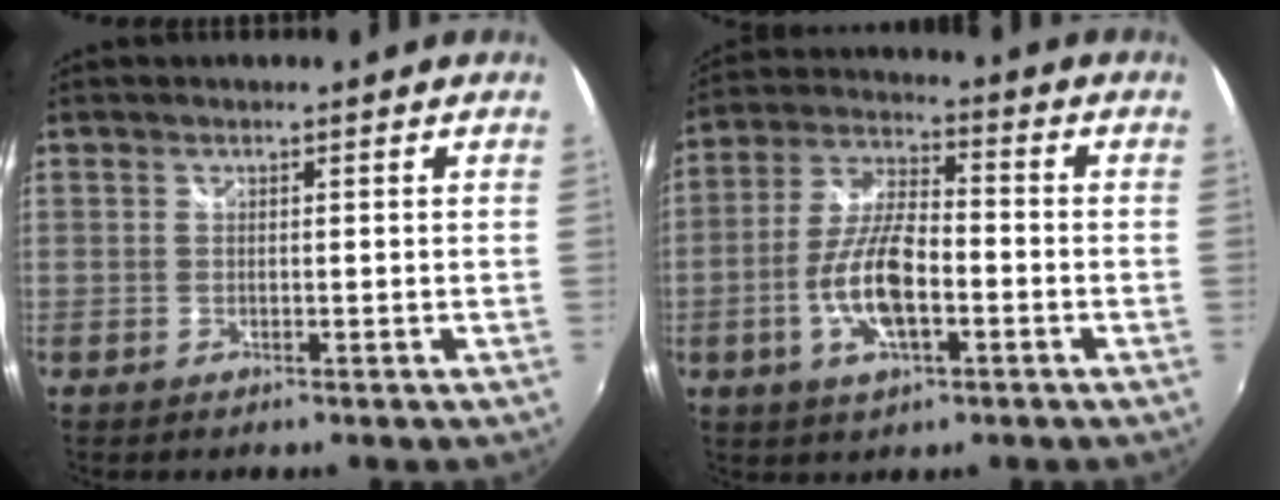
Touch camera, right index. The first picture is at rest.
{"total": 11.9, "force": [-3.7, 4.3, 10.4], "torque": [-0.217, 0.001, -0.069]}